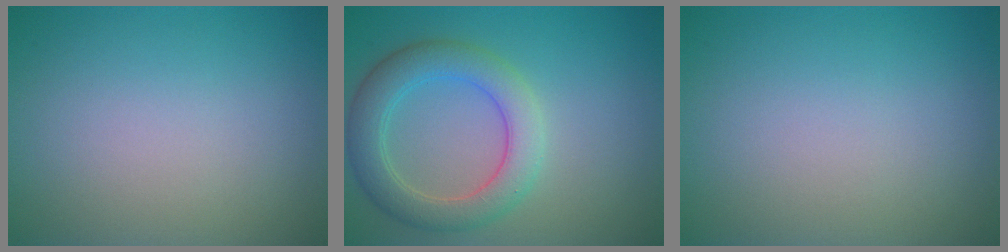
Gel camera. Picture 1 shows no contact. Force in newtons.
{"total": 4.9, "press": 4.9, "slide": 0.3}
{"total": 0.0}